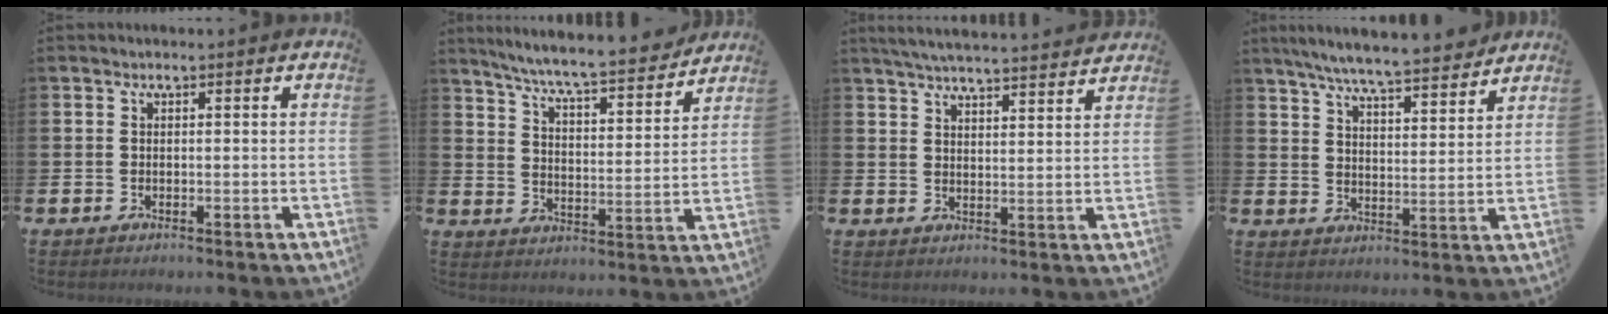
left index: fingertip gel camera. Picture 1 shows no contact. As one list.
[{"total": 7.3, "force": [6.9, 0.0, 2.4], "torque": [-0.066, -0.056, 0.114]}, {"total": 5.2, "force": [5.1, 0.1, 0.9], "torque": [-0.026, -0.034, 0.090]}, {"total": 7.6, "force": [7.2, 0.4, 2.3], "torque": [-0.064, -0.048, 0.127]}]